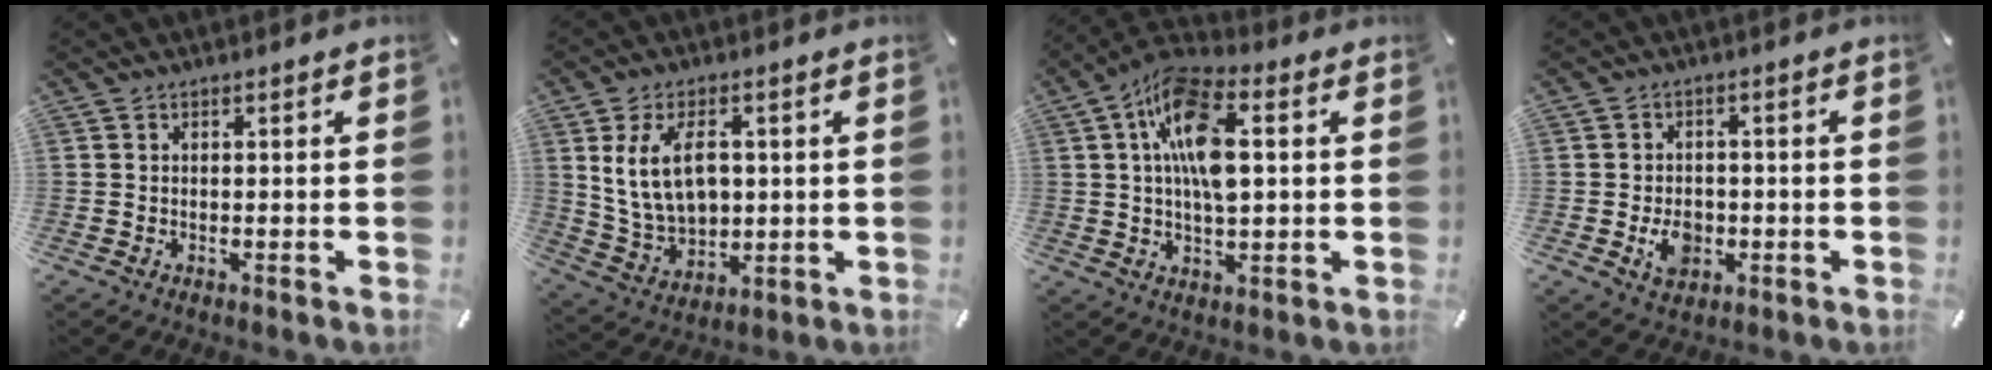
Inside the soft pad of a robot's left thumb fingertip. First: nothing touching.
{"total": 11.5, "force": [2.3, 8.0, 8.0], "torque": [-0.164, 0.003, 0.041]}
{"total": 13.9, "force": [2.8, 6.6, 11.9], "torque": [-0.239, 0.003, 0.047]}
{"total": 6.7, "force": [-1.7, 5.1, 3.9], "torque": [-0.070, -0.001, -0.031]}